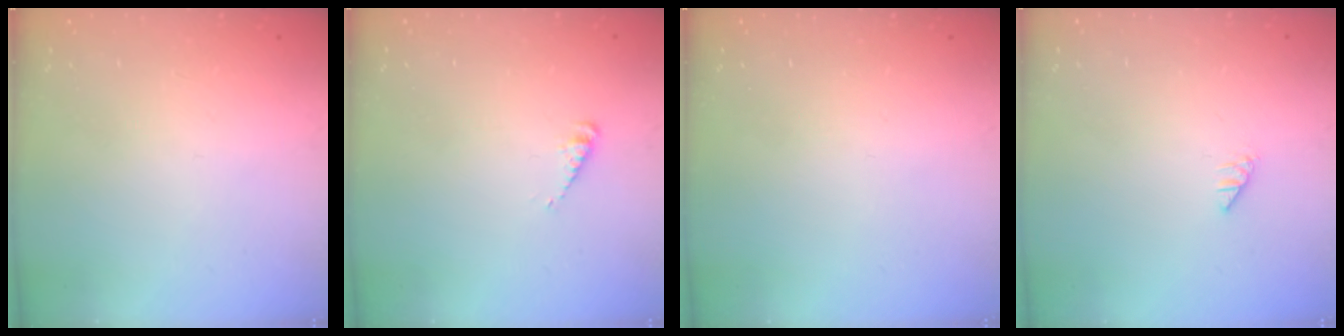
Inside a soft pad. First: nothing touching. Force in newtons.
{"total": 2.7, "press": 2.7, "slide": 0.3}
{"total": 0.0}
{"total": 0.0}